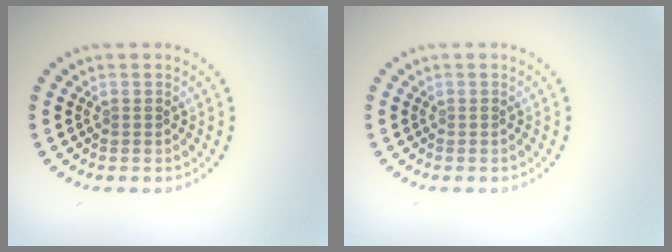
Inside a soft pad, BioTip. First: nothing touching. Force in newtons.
{"total": 0.0}